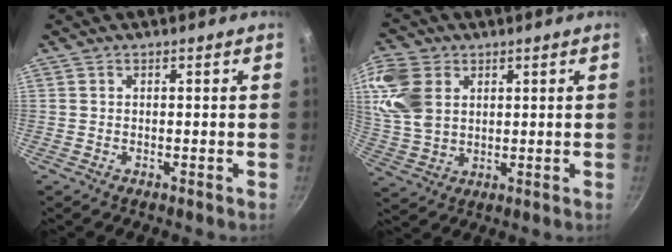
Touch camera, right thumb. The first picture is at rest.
{"total": 11.4, "force": [3.6, 8.1, 7.0], "torque": [-0.133, -0.011, 0.076]}